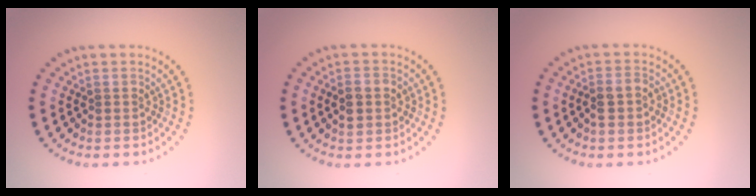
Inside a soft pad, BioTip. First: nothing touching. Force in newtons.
{"total": 2.7, "press": 2.7, "slide": 0.2}
{"total": 1.9, "press": 1.9, "slide": 0.6}